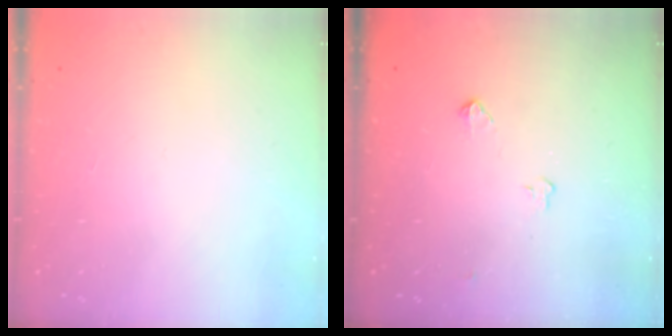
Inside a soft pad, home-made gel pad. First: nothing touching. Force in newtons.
{"total": 3.8, "press": 3.8, "slide": 0.6}